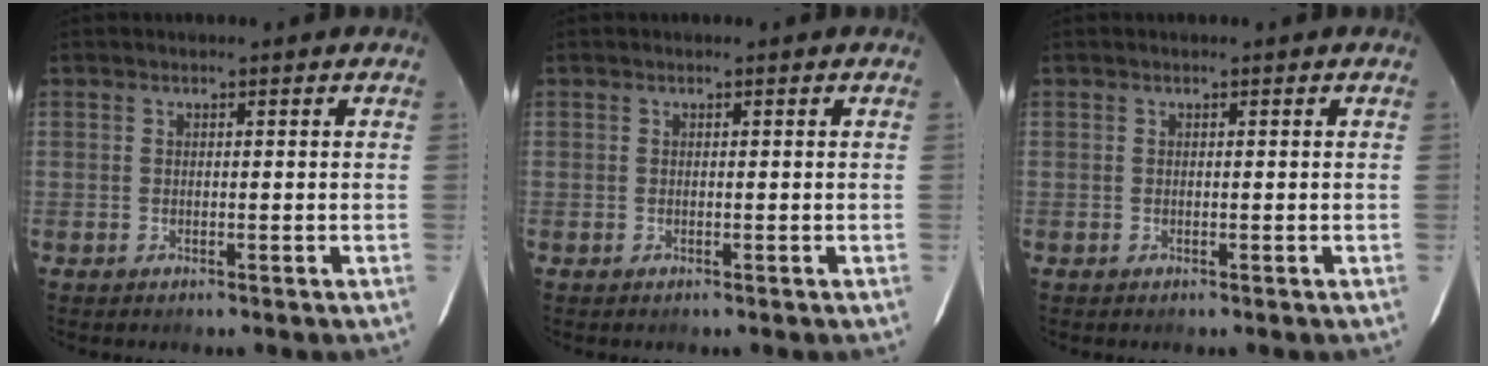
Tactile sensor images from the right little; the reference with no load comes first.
{"total": 0.0}
{"total": 0.0}